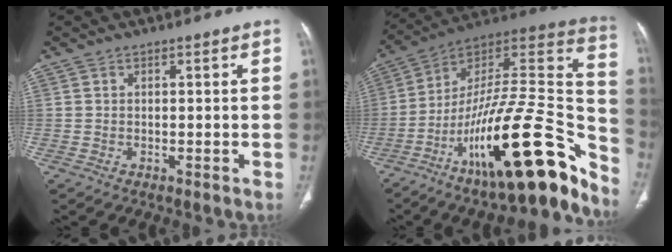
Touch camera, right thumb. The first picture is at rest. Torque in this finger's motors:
{"motor_torque": [2.51, 2.50, 1.84, -0.93, 0.18]}